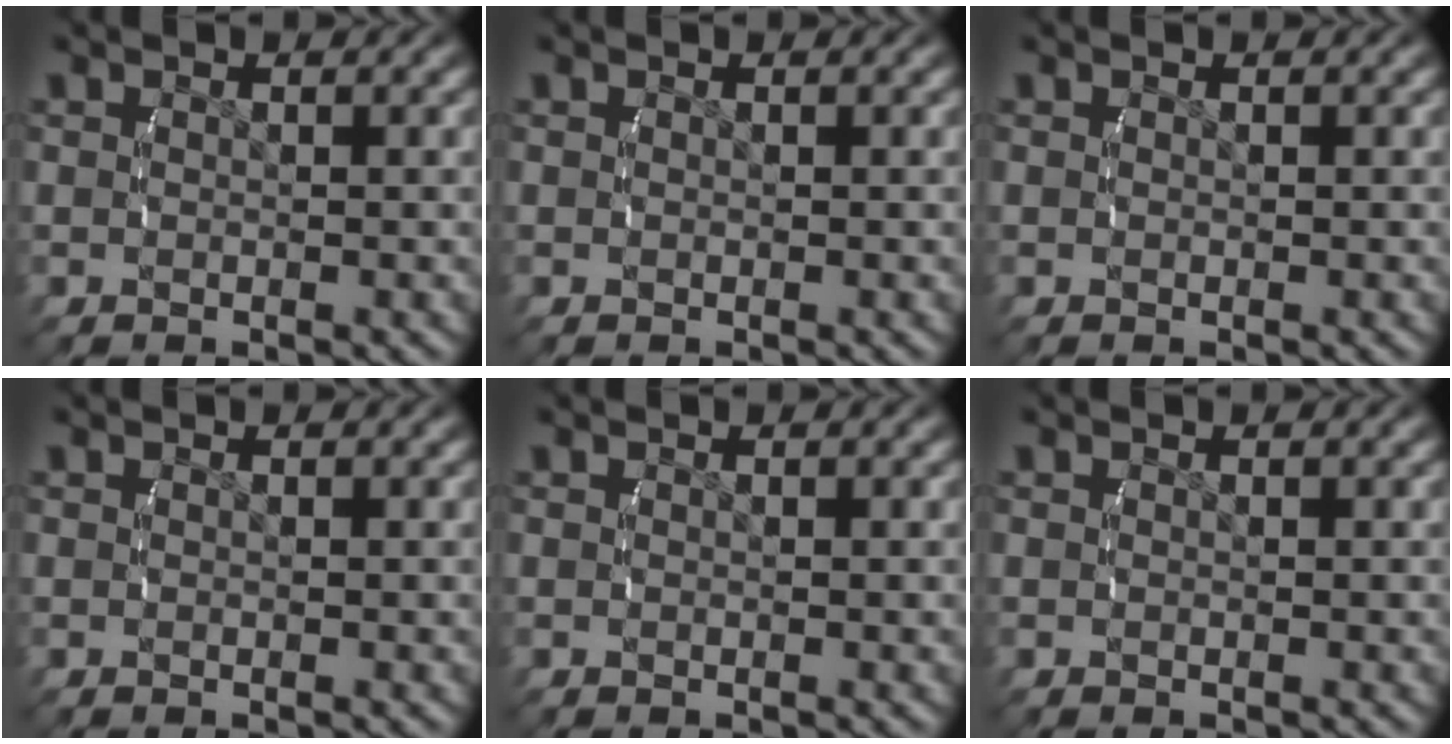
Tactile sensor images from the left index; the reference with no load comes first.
{"total": 0.0}
{"total": 0.0}
{"total": 0.0}
{"total": 0.0}
{"total": 0.0}